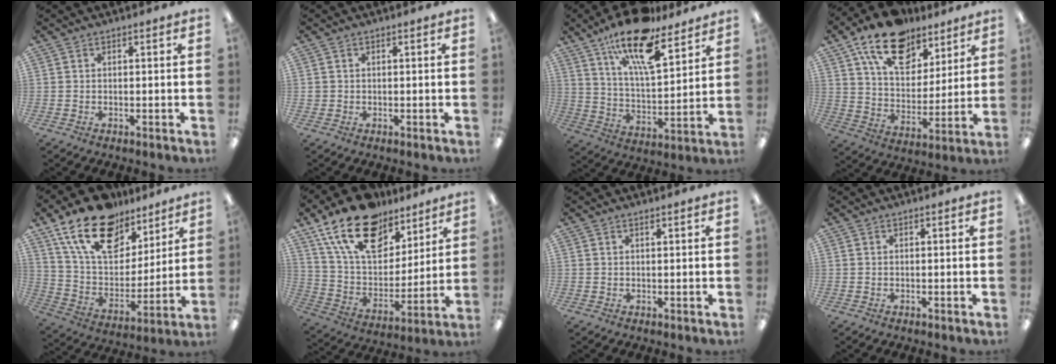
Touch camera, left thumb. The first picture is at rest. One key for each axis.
{"total": 0.9, "fx": 0.2, "fy": 0.9, "fz": 0.0, "tx": 0.000, "ty": 0.004, "tz": 0.003}
{"total": 19.1, "fx": 13.6, "fy": 6.2, "fz": 11.8, "tx": -0.202, "ty": -0.076, "tz": 0.229}
{"total": 17.7, "fx": 12.2, "fy": 9.7, "fz": 8.5, "tx": -0.144, "ty": -0.064, "tz": 0.218}
{"total": 20.3, "fx": 13.9, "fy": 10.8, "fz": 10.1, "tx": -0.198, "ty": -0.071, "tz": 0.252}
{"total": 20.3, "fx": 13.8, "fy": 10.8, "fz": 10.3, "tx": -0.198, "ty": -0.070, "tz": 0.250}
{"total": 0.6, "fx": 0.6, "fy": 0.1, "fz": 0.2, "tx": -0.005, "ty": -0.001, "tz": 0.011}
{"total": 0.0}